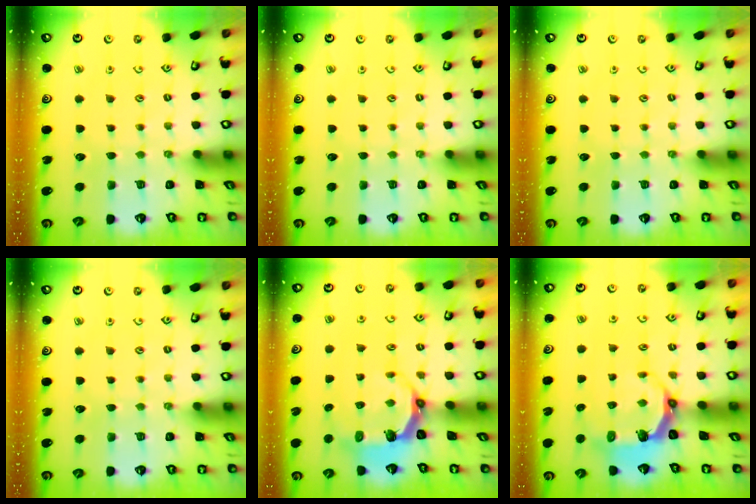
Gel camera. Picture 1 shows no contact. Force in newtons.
{"total": 0.0}
{"total": 0.0}
{"total": 0.0}
{"total": 6.0, "press": 4.6, "slide": 3.9}
{"total": 6.0, "press": 4.6, "slide": 3.9}